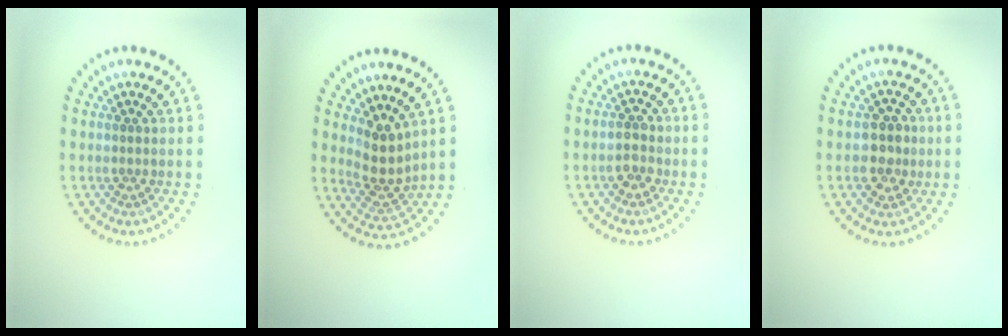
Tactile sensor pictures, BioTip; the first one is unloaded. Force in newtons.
{"total": 3.4, "press": 2.7, "slide": 2.0}
{"total": 1.8, "press": 1.8, "slide": 0.1}
{"total": 2.6, "press": 2.5, "slide": 0.4}